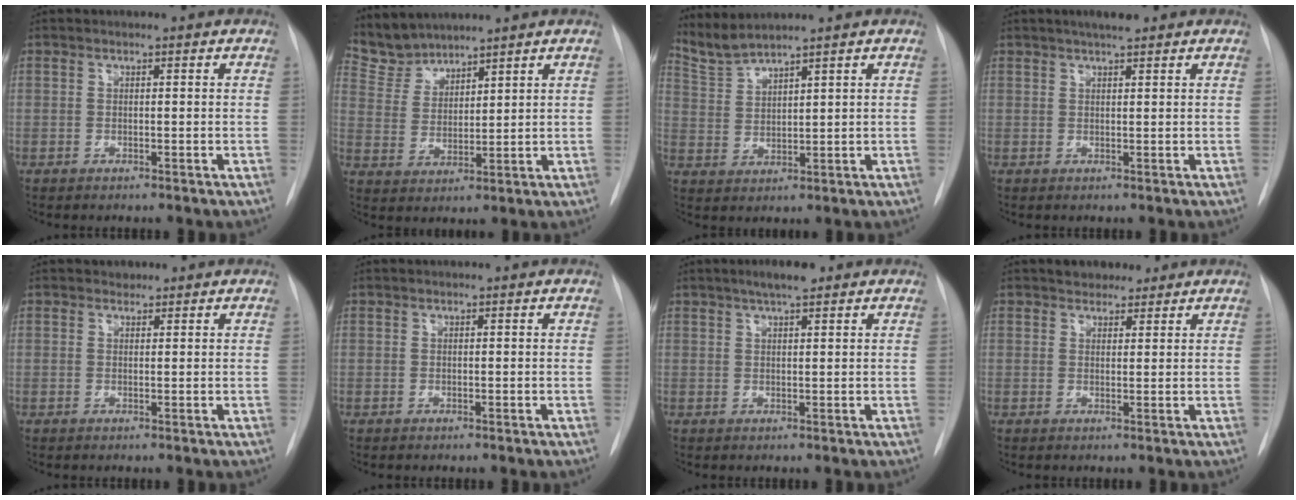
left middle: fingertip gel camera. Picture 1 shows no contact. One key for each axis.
{"total": 5.8, "fx": 5.7, "fy": 1.2, "fz": -0.1, "tx": -0.007, "ty": 0.010, "tz": 0.128}
{"total": 4.3, "fx": 4.2, "fy": -0.9, "fz": 0.4, "tx": -0.023, "ty": -0.004, "tz": 0.097}
{"total": 2.7, "fx": 2.1, "fy": 0.3, "fz": 1.7, "tx": -0.033, "ty": 0.006, "tz": 0.034}
{"total": 0.9, "fx": 0.7, "fy": 0.6, "fz": -0.1, "tx": 0.003, "ty": 0.000, "tz": 0.007}
{"total": 0.0}
{"total": 3.9, "fx": 2.7, "fy": 0.7, "fz": 2.7, "tx": -0.047, "ty": 0.007, "tz": 0.043}
{"total": 3.2, "fx": 2.5, "fy": 1.8, "fz": 0.8, "tx": -0.007, "ty": 0.007, "tz": 0.036}